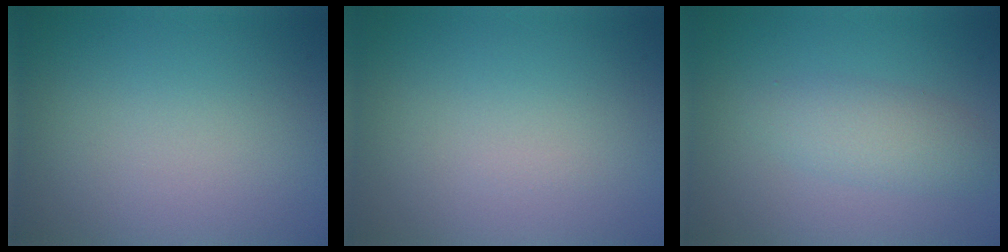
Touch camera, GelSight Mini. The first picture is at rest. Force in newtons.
{"total": 0.0}
{"total": 2.8, "press": 2.8, "slide": 0.1}